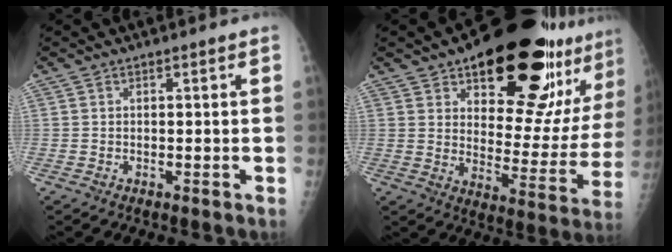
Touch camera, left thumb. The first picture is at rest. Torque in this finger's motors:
{"motor_torque": [0.53, 0.75, 1.50, -1.26, 0.27]}